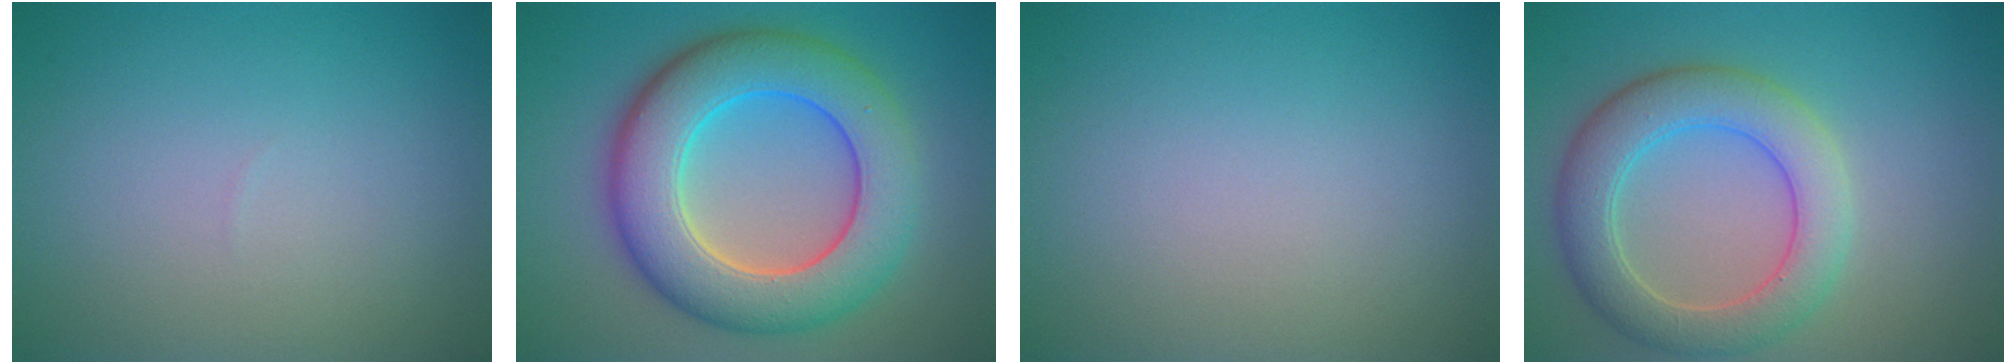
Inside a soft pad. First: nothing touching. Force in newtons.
{"total": 10.1, "press": 10.0, "slide": 0.4}
{"total": 0.0}
{"total": 5.8, "press": 5.8, "slide": 0.5}